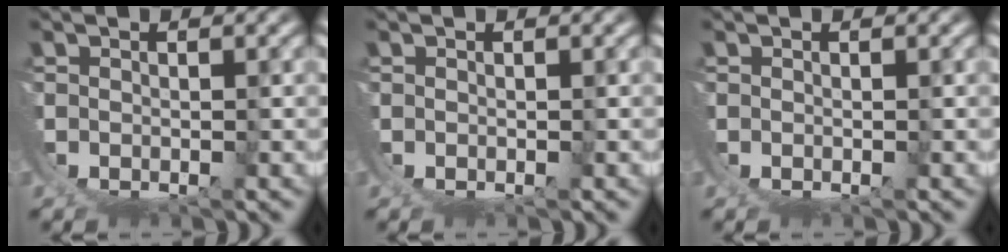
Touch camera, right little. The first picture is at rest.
{"total": 0.0}
{"total": 0.0}